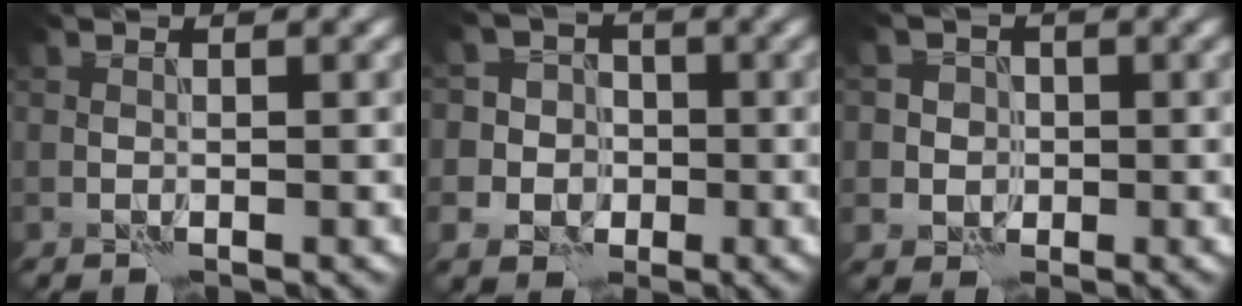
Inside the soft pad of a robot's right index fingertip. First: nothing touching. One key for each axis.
{"total": 5.7, "fx": -0.8, "fy": 5.5, "fz": 1.0, "tx": 0.004, "ty": 0.022, "tz": -0.050}
{"total": 3.2, "fx": 0.1, "fy": 3.1, "fz": 0.7, "tx": 0.019, "ty": 0.016, "tz": -0.017}